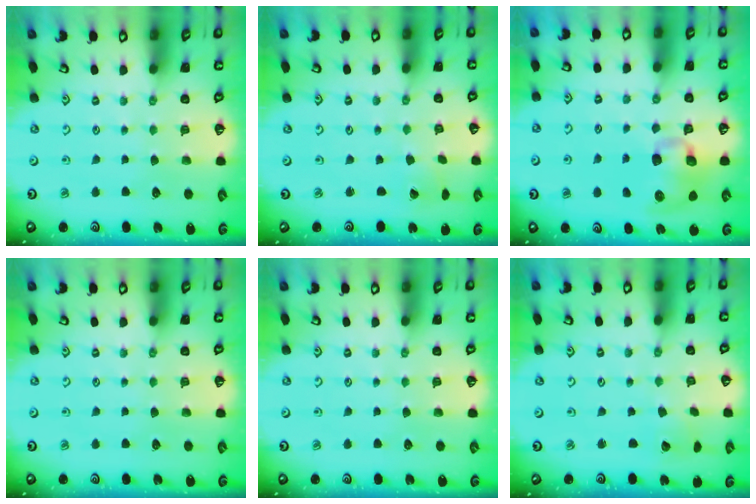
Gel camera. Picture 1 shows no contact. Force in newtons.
{"total": 0.6, "press": 0.6, "slide": 0.0}
{"total": 12.3, "press": 12.2, "slide": 1.7}
{"total": 0.0}
{"total": 0.0}
{"total": 2.4, "press": 2.4, "slide": 0.3}